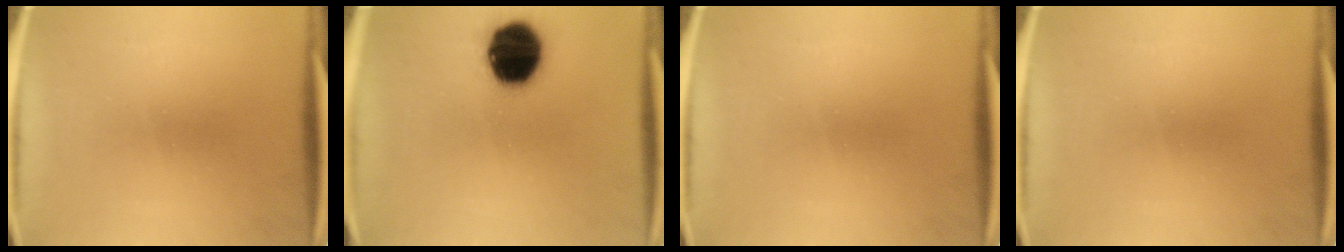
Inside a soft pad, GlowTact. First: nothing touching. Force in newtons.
{"total": 17.7}
{"total": 0.0}
{"total": 0.0}